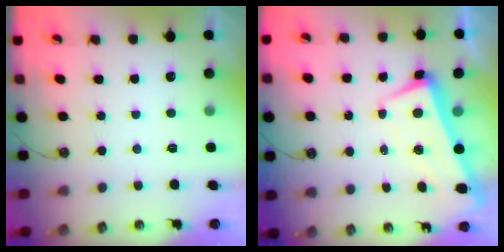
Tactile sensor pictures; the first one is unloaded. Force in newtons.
{"total": 2.5, "press": 1.9, "slide": 1.7}